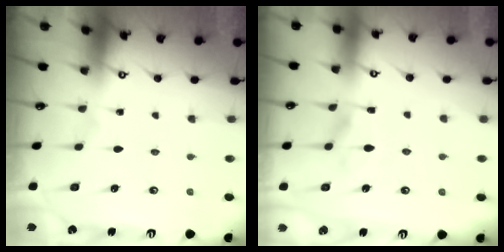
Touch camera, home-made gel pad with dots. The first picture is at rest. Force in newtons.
{"total": 1.3, "press": 1.2, "slide": 0.6}